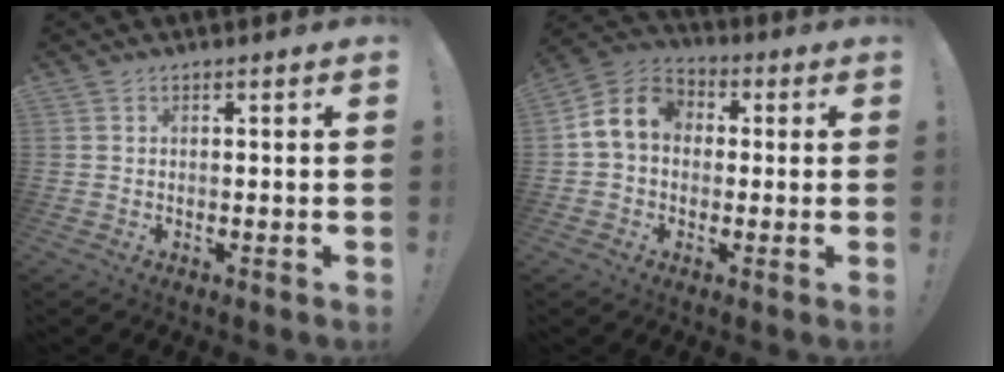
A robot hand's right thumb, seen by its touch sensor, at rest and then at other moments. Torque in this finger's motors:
{"motor_torque": [0.99, 1.05, 0.72, 0.24, 0.05]}